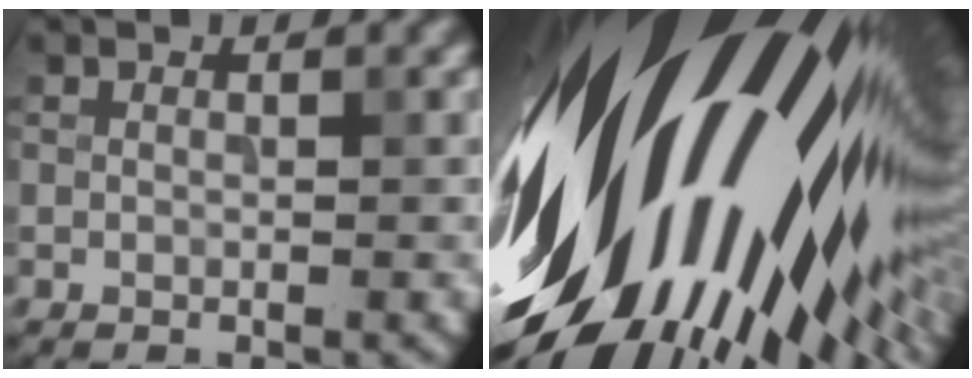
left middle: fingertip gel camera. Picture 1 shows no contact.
{"total": 21.0, "force": [-0.8, 11.4, 17.6], "torque": [-0.296, -0.066, -0.016]}